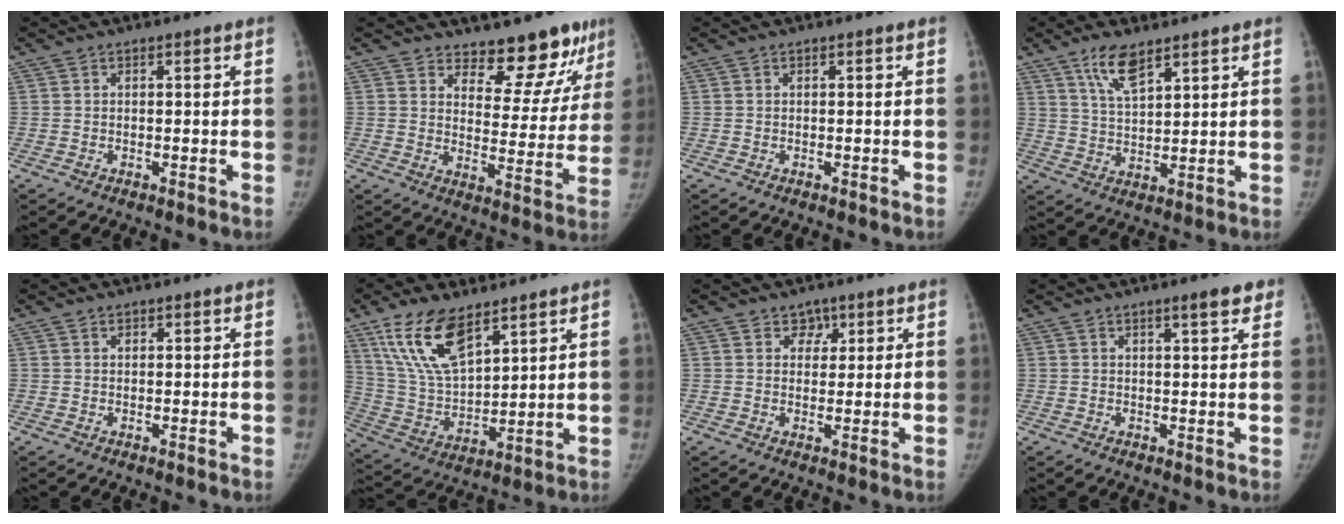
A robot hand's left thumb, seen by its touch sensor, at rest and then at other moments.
{"total": 12.5, "force": [10.5, 5.2, 4.4], "torque": [-0.005, -0.090, 0.139]}
{"total": 0.0}
{"total": 7.3, "force": [4.9, 2.5, 4.9], "torque": [-0.084, -0.026, 0.096]}
{"total": 0.7, "force": [0.5, 0.4, 0.3], "torque": [-0.002, -0.003, 0.008]}
{"total": 15.6, "force": [9.5, 6.6, 10.4], "torque": [-0.180, -0.040, 0.195]}
{"total": 2.9, "force": [1.7, 2.3, 0.8], "torque": [0.013, -0.008, 0.022]}
{"total": 3.5, "force": [2.3, 0.6, 2.5], "torque": [-0.027, -0.011, 0.031]}